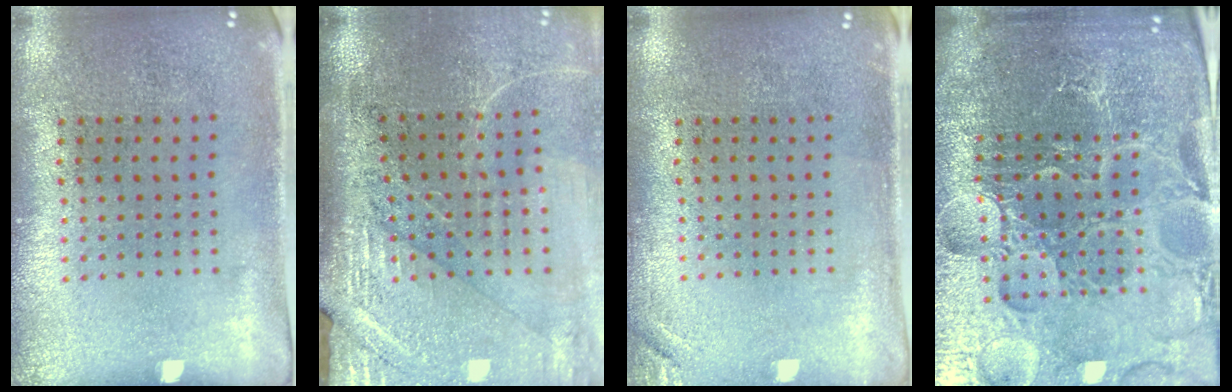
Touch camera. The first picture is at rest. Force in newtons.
{"total": 3.8, "press": 3.4, "slide": 1.6}
{"total": 1.3, "press": 1.3, "slide": 0.3}
{"total": 6.3, "press": 5.6, "slide": 2.8}